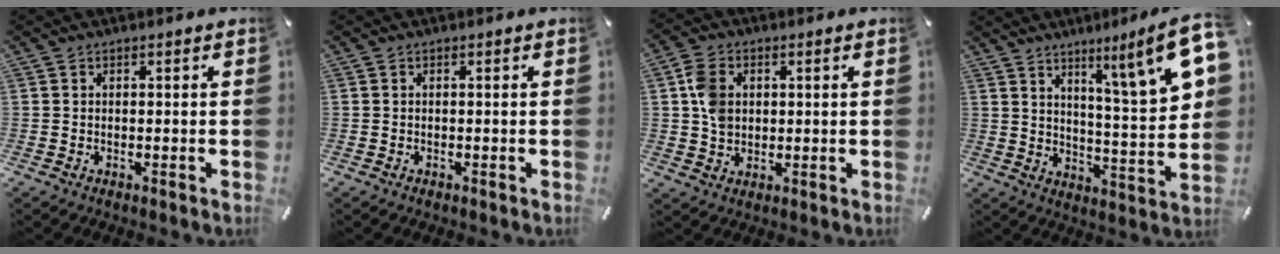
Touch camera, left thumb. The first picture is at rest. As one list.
[{"total": 0.0}, {"total": 6.4, "force": [1.3, 5.0, 3.7], "torque": [-0.078, 0.006, 0.024]}, {"total": 14.7, "force": [9.4, 1.5, 11.1], "torque": [-0.154, -0.077, 0.138]}]